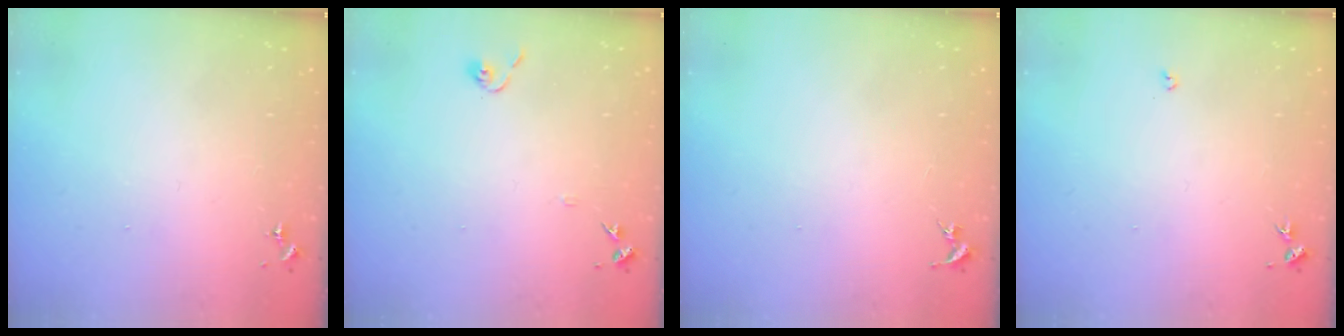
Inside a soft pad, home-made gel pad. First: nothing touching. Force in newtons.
{"total": 6.8, "press": 6.8, "slide": 0.6}
{"total": 0.0}
{"total": 2.7, "press": 2.7, "slide": 0.5}